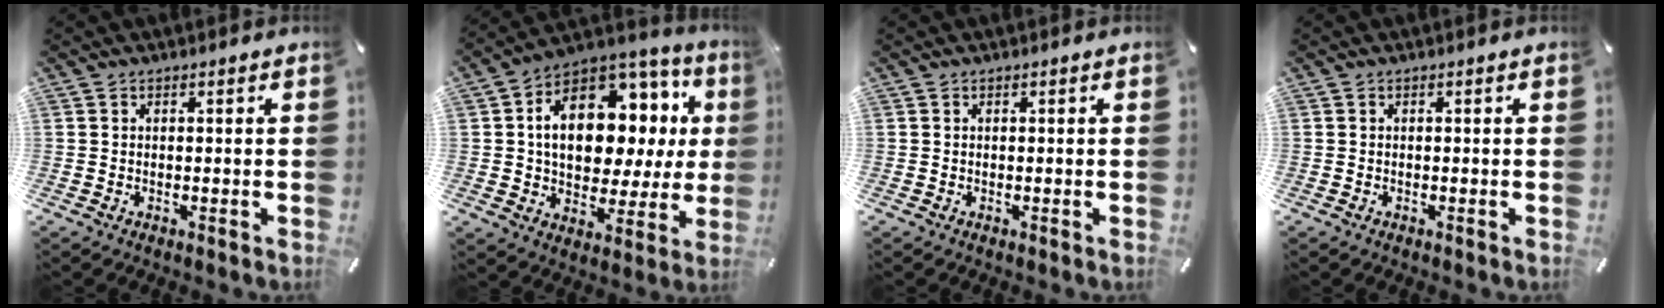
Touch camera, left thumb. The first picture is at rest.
{"total": 17.7, "force": [3.4, 12.1, 12.6], "torque": [-0.209, -0.018, 0.057]}
{"total": 0.0}
{"total": 0.0}